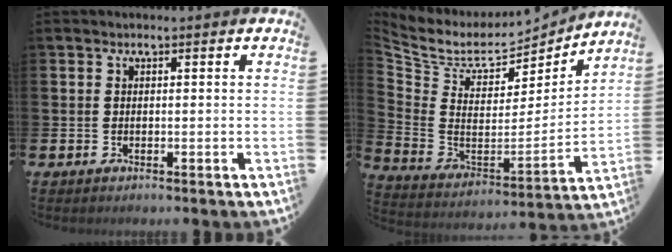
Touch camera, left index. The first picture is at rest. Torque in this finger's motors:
{"motor_torque": [-1.21, -0.92, -0.34, -0.02]}